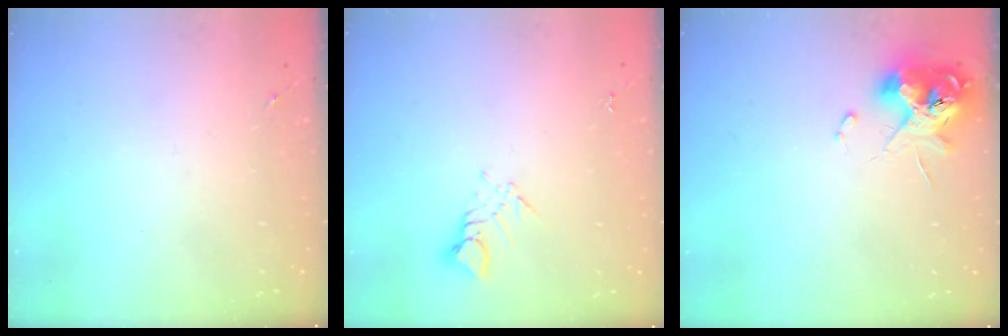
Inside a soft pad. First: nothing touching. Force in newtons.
{"total": 3.7, "press": 3.7, "slide": 0.3}
{"total": 11.4, "press": 11.3, "slide": 1.8}